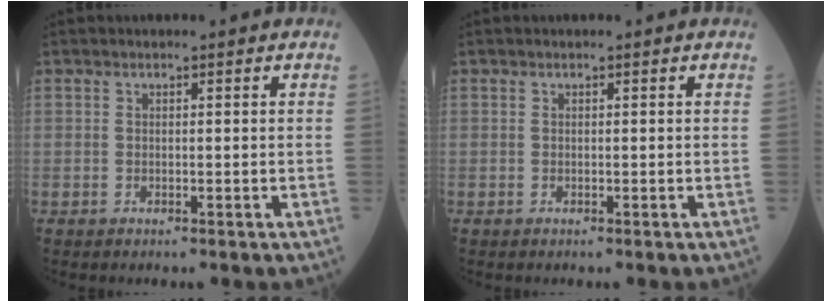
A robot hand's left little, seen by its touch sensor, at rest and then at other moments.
{"total": 0.0}